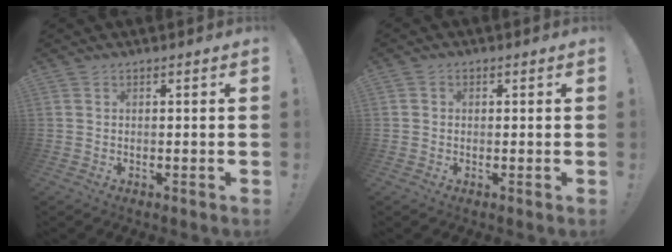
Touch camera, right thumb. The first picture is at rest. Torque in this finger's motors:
{"motor_torque": [-0.27, 0.14, -0.01, 0.01, 0.09]}